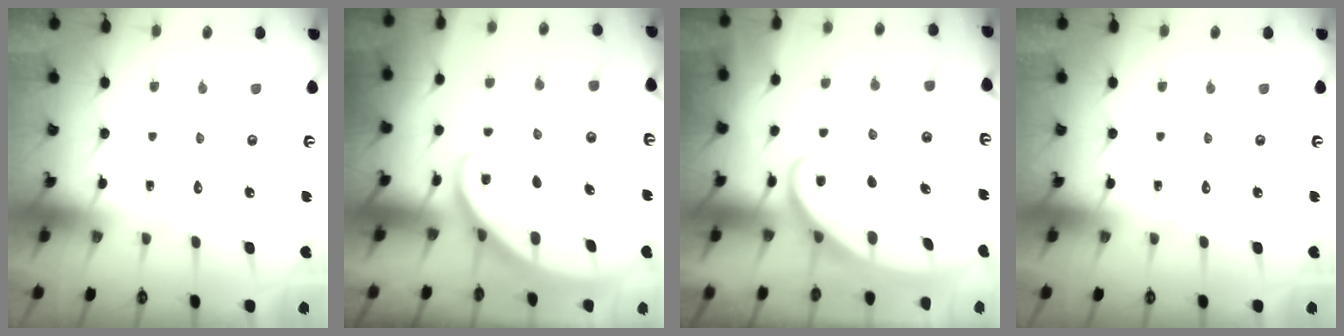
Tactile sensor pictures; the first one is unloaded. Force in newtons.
{"total": 2.3, "press": 2.3, "slide": 0.2}
{"total": 2.8, "press": 2.7, "slide": 0.3}
{"total": 0.0}